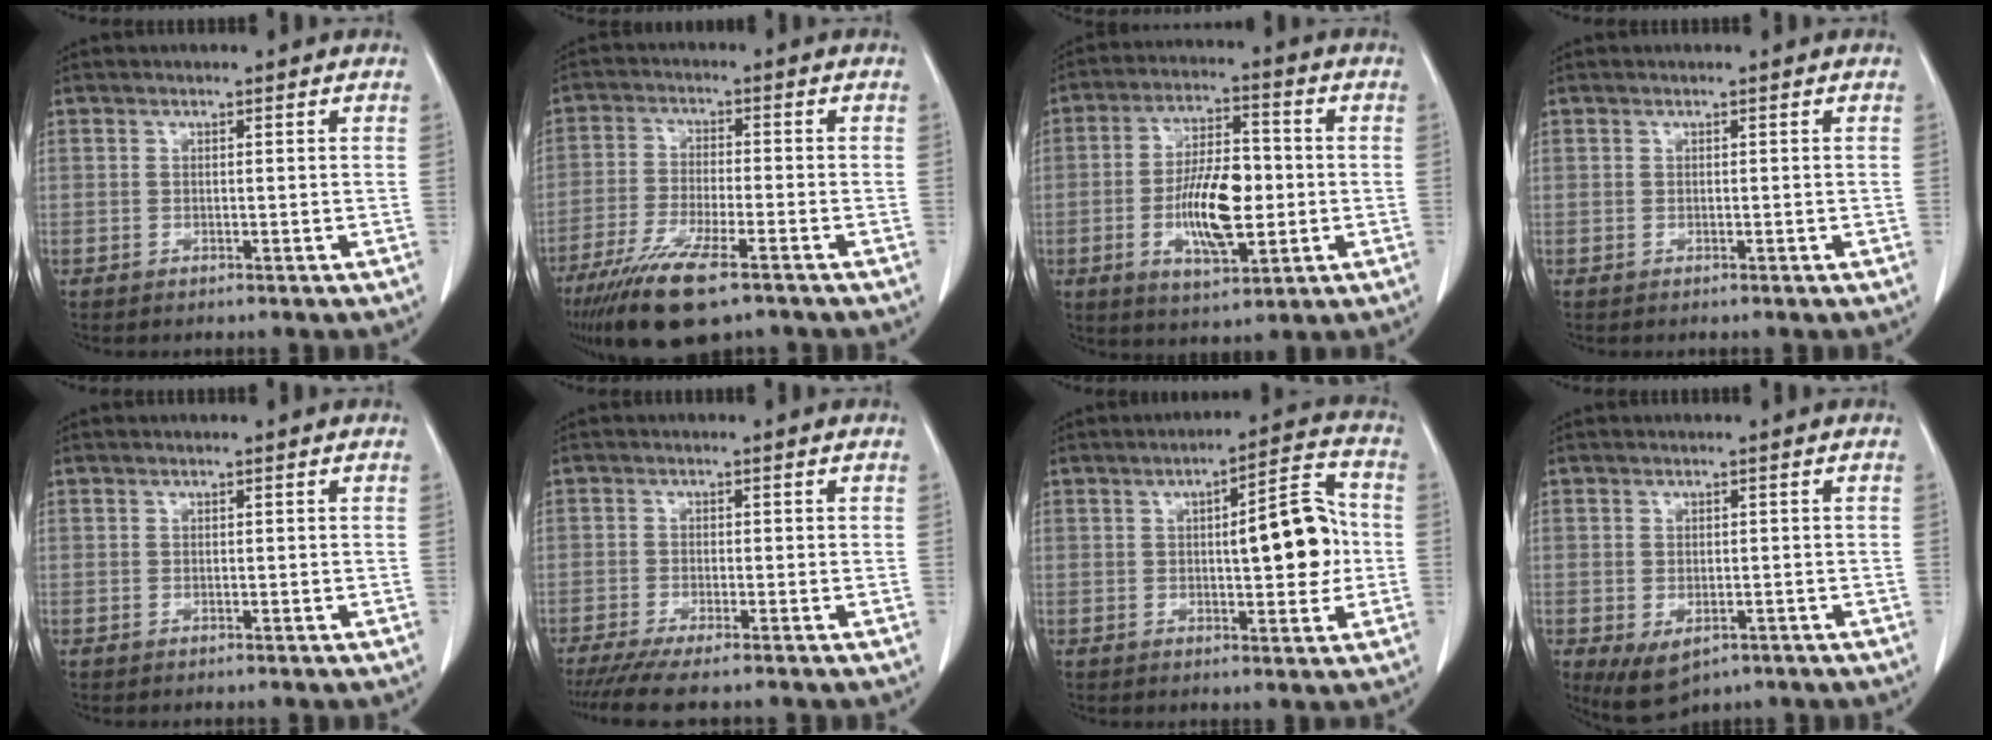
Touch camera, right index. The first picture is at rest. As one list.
[{"total": 11.9, "force": [-8.0, 2.3, 8.5], "torque": [-0.156, -0.027, -0.136]}, {"total": 12.0, "force": [-1.8, 4.3, 11.0], "torque": [-0.206, 0.004, -0.029]}, {"total": 0.0}, {"total": 0.0}, {"total": 5.0, "force": [-4.0, 0.3, 3.1], "torque": [-0.046, -0.010, -0.069]}, {"total": 10.5, "force": [0.3, 2.7, 10.1], "torque": [-0.130, 0.020, 0.005]}, {"total": 5.2, "force": [-2.4, 3.2, 3.4], "torque": [-0.056, -0.006, -0.026]}]